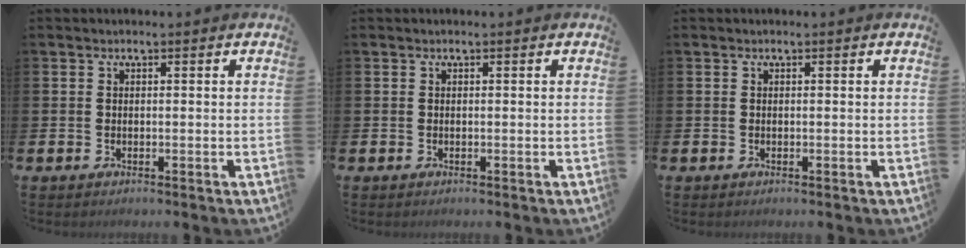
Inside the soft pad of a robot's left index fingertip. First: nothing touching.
{"total": 0.0}
{"total": 0.0}